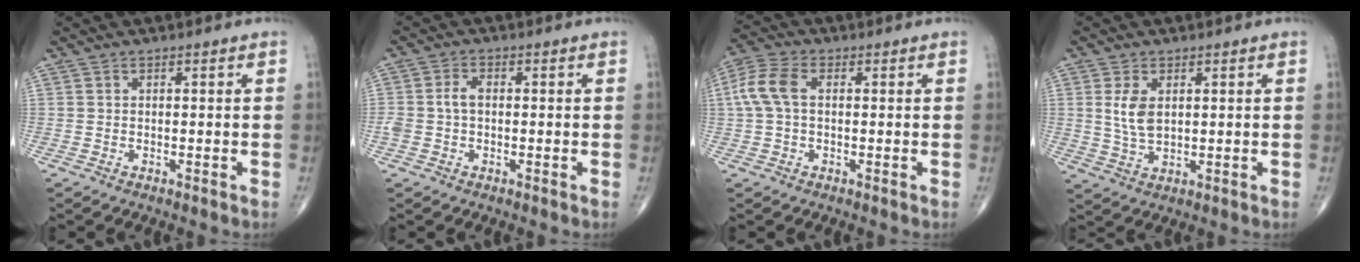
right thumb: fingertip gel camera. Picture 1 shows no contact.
{"total": 3.4, "force": [-0.1, 2.2, 2.6], "torque": [-0.061, 0.012, -0.005]}
{"total": 7.1, "force": [0.8, 4.3, 5.6], "torque": [-0.139, 0.023, 0.013]}
{"total": 5.3, "force": [1.3, 3.0, 4.3], "torque": [-0.081, -0.008, 0.030]}